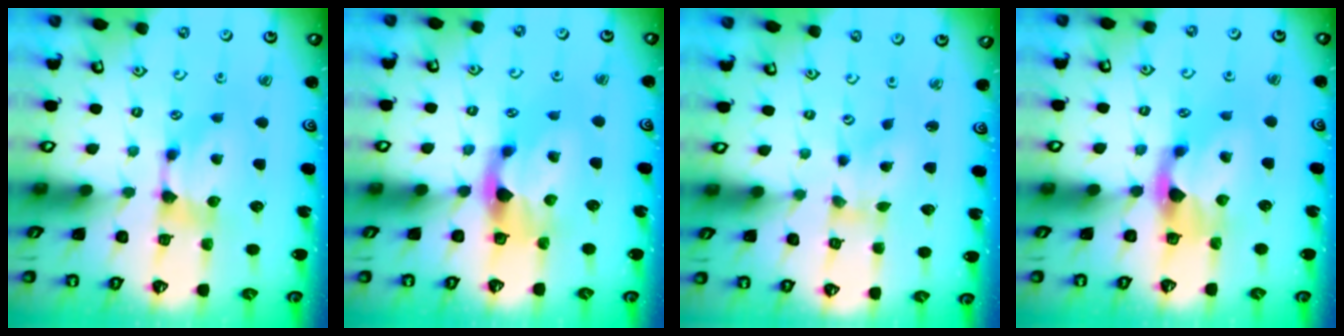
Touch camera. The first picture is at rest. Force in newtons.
{"total": 3.1, "press": 2.7, "slide": 1.4}
{"total": 2.1, "press": 1.7, "slide": 1.2}
{"total": 2.2, "press": 1.9, "slide": 1.2}